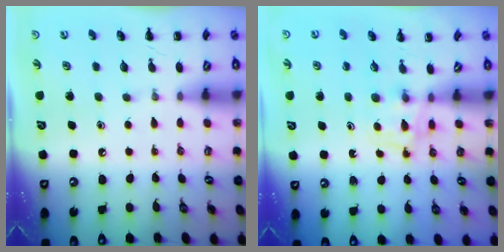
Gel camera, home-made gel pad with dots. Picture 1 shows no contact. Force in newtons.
{"total": 3.9, "press": 3.6, "slide": 1.4}